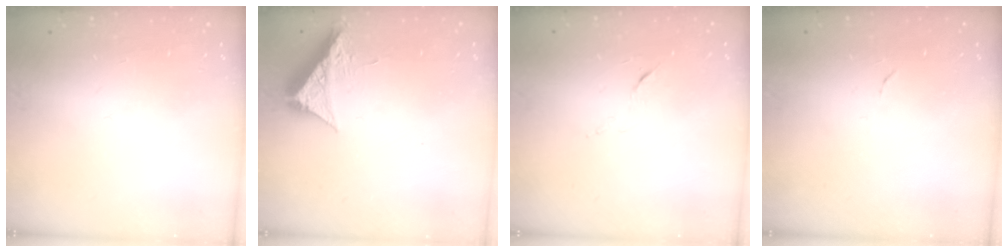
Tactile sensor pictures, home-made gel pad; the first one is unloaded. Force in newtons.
{"total": 8.9, "press": 8.9, "slide": 0.4}
{"total": 5.5, "press": 5.5, "slide": 0.5}
{"total": 4.0, "press": 4.0, "slide": 0.3}